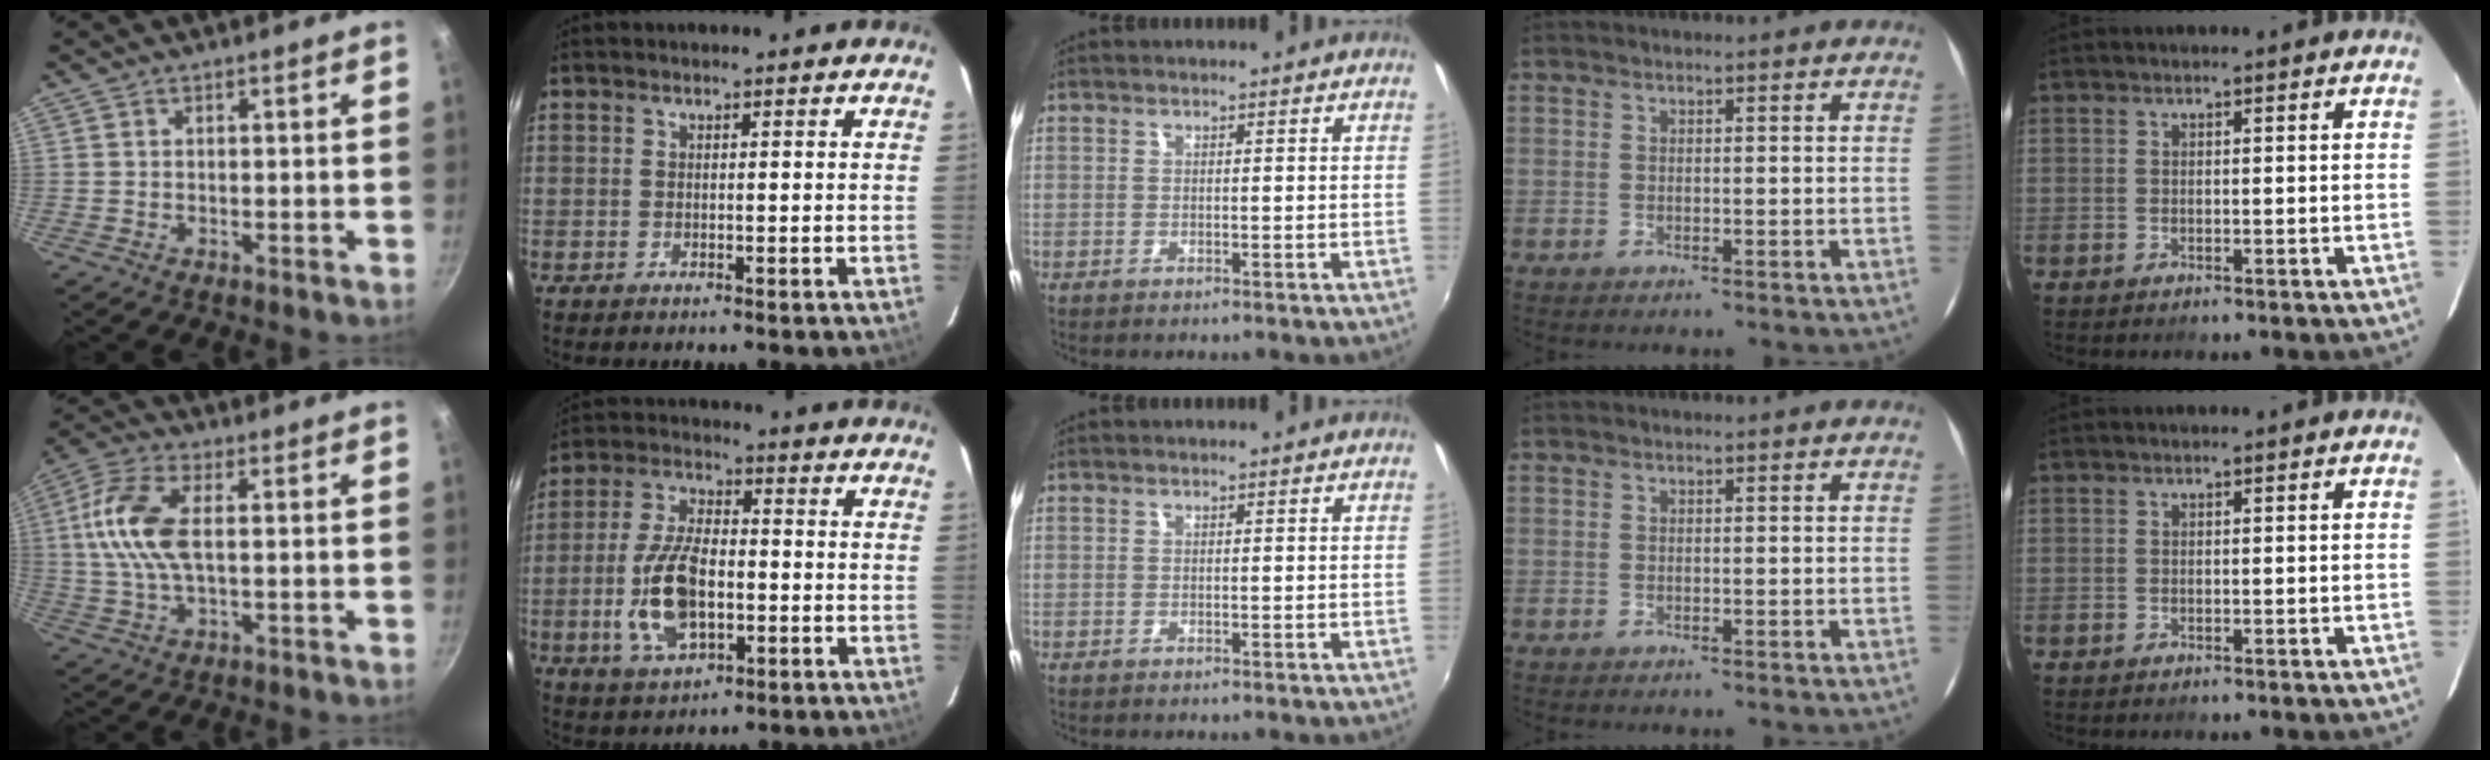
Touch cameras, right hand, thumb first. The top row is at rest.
{"thumb": {"total": 11.6, "force": [1.2, 5.6, 10.1], "torque": [-0.216, 0.015, 0.012]}, "index": {"total": 12.8, "force": [-3.0, 6.4, 10.7], "torque": [-0.225, 0.000, -0.049]}}